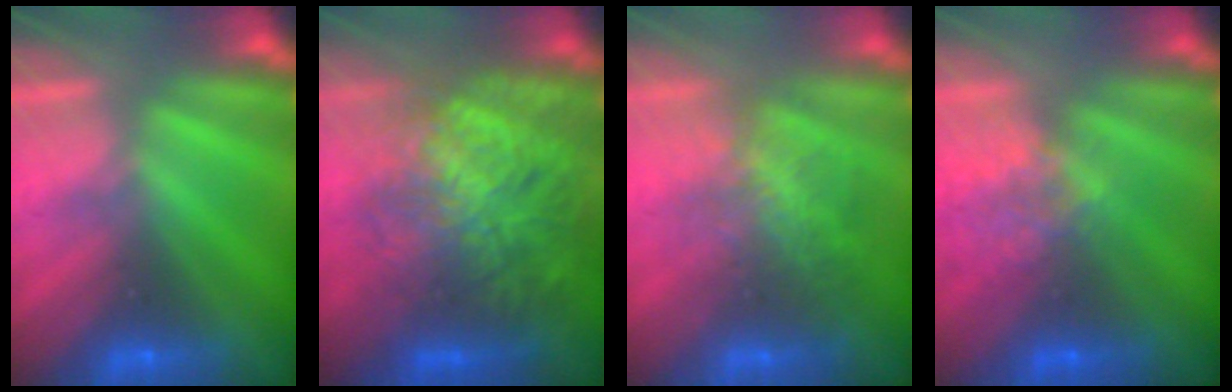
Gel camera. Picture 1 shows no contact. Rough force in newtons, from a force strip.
{"total": 9.3}
{"total": 2.8}
{"total": 4.7}